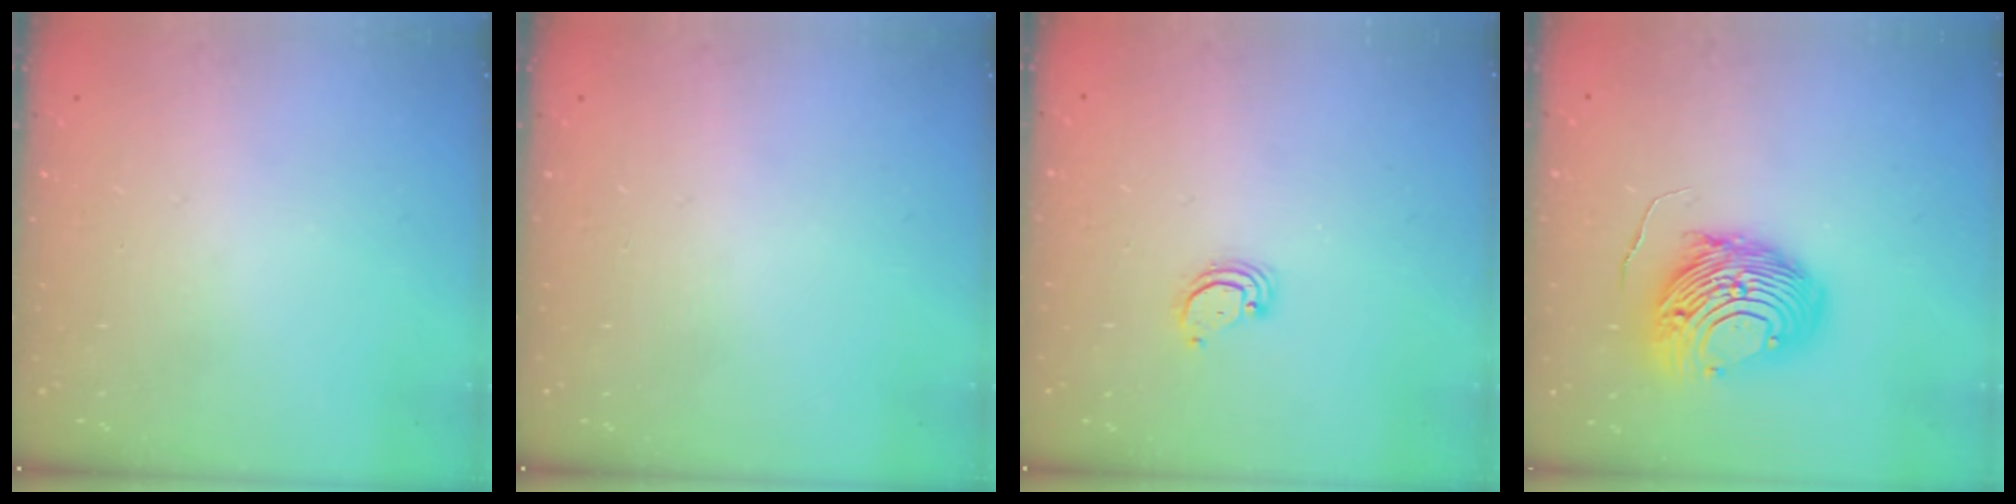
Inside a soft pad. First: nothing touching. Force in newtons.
{"total": 0.0}
{"total": 2.6, "press": 2.6, "slide": 0.1}
{"total": 13.1, "press": 13.0, "slide": 1.2}